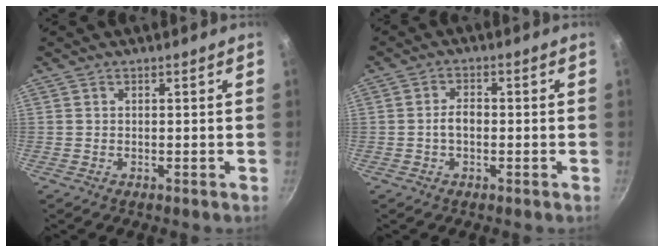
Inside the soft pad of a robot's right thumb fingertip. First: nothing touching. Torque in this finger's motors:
{"motor_torque": [-0.23, 0.01, 0.66, 0.27, 0.02]}